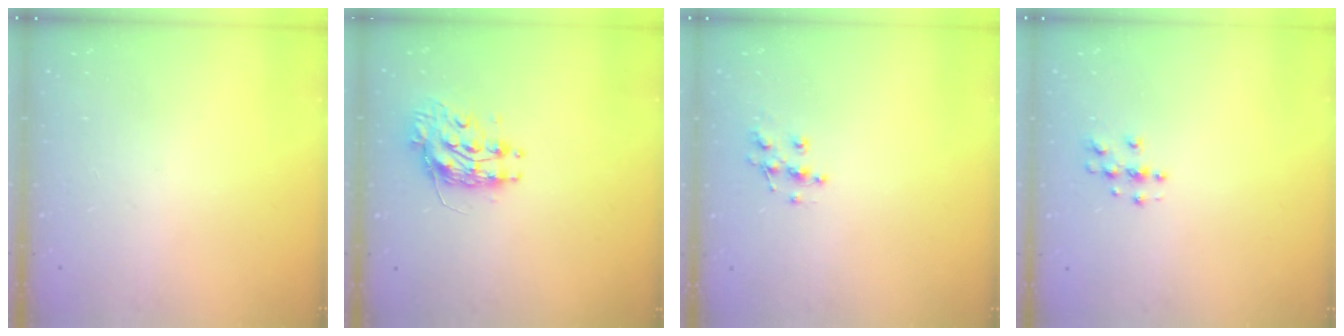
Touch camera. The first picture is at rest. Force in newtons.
{"total": 9.3, "press": 9.2, "slide": 0.6}
{"total": 7.8, "press": 7.7, "slide": 0.5}
{"total": 3.7, "press": 3.7, "slide": 0.2}